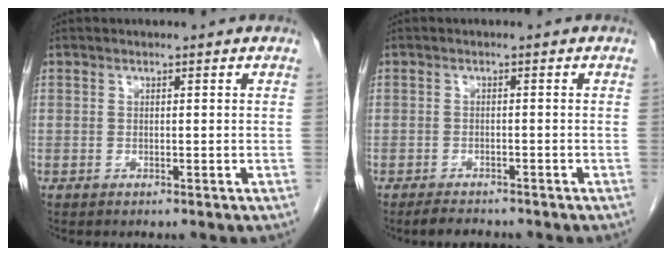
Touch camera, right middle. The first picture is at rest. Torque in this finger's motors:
{"motor_torque": [0.49, -0.10, 0.00, 0.01]}